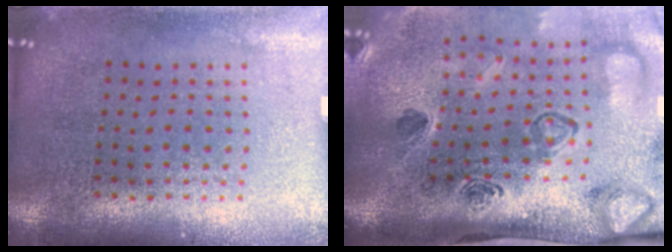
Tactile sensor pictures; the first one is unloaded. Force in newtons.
{"total": 4.8, "press": 3.2, "slide": 3.6}